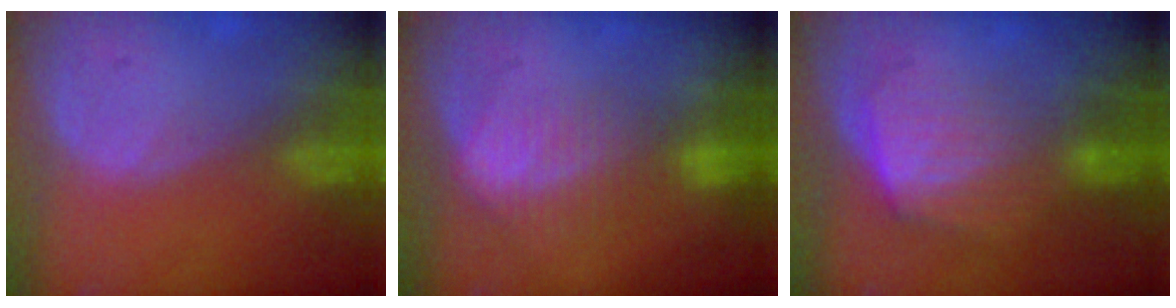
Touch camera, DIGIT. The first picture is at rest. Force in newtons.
{"total": 7.2, "press": 6.1, "slide": 3.8}
{"total": 6.9, "press": 6.3, "slide": 2.8}